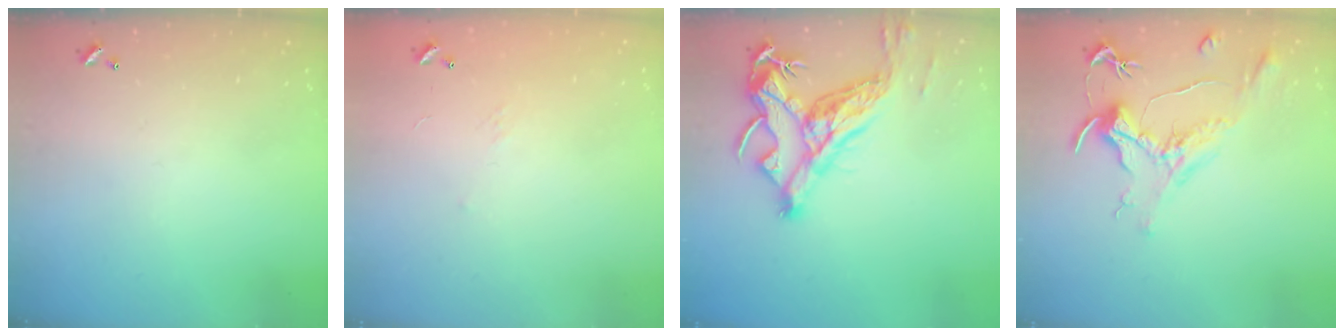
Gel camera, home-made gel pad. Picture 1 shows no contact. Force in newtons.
{"total": 6.5, "press": 6.4, "slide": 1.0}
{"total": 13.7, "press": 13.6, "slide": 2.0}
{"total": 1.6, "press": 1.3, "slide": 0.9}